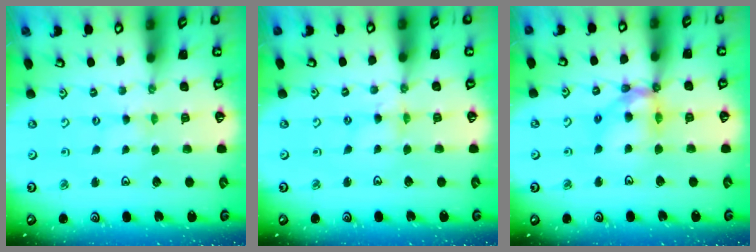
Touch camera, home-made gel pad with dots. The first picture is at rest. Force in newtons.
{"total": 2.0, "press": 2.0, "slide": 0.3}
{"total": 12.5, "press": 12.4, "slide": 1.5}